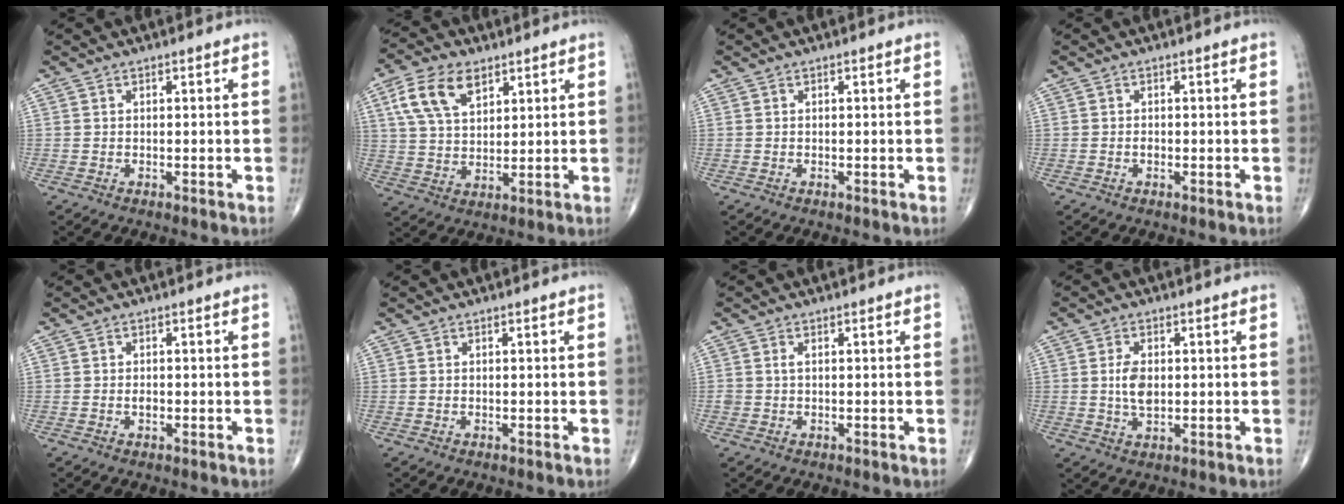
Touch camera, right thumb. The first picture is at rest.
{"total": 10.7, "force": [5.1, 6.1, 7.2], "torque": [-0.129, -0.007, 0.099]}
{"total": 0.0}
{"total": 0.7, "force": [-0.3, 0.4, 0.4], "torque": [-0.004, 0.002, -0.005]}
{"total": 1.1, "force": [-0.3, 0.7, 0.8], "torque": [-0.009, 0.002, -0.005]}
{"total": 0.0}
{"total": 0.9, "force": [0.1, 0.6, 0.7], "torque": [-0.014, 0.001, 0.003]}
{"total": 4.7, "force": [0.3, 2.6, 3.8], "torque": [-0.070, -0.003, 0.006]}